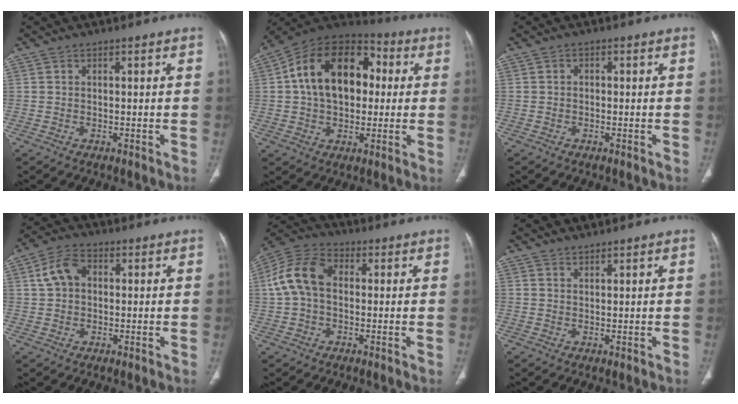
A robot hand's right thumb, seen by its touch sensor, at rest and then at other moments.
{"total": 19.7, "force": [2.7, 13.3, 14.2], "torque": [-0.211, 0.032, 0.038]}
{"total": 0.8, "force": [-0.2, 0.7, 0.4], "torque": [0.002, 0.004, -0.008]}
{"total": 6.1, "force": [1.1, 4.5, 4.0], "torque": [-0.073, 0.016, 0.016]}
{"total": 10.1, "force": [0.6, 7.1, 7.2], "torque": [-0.146, 0.032, 0.003]}
{"total": 1.2, "force": [1.2, 0.2, 0.2], "torque": [0.001, -0.008, 0.024]}